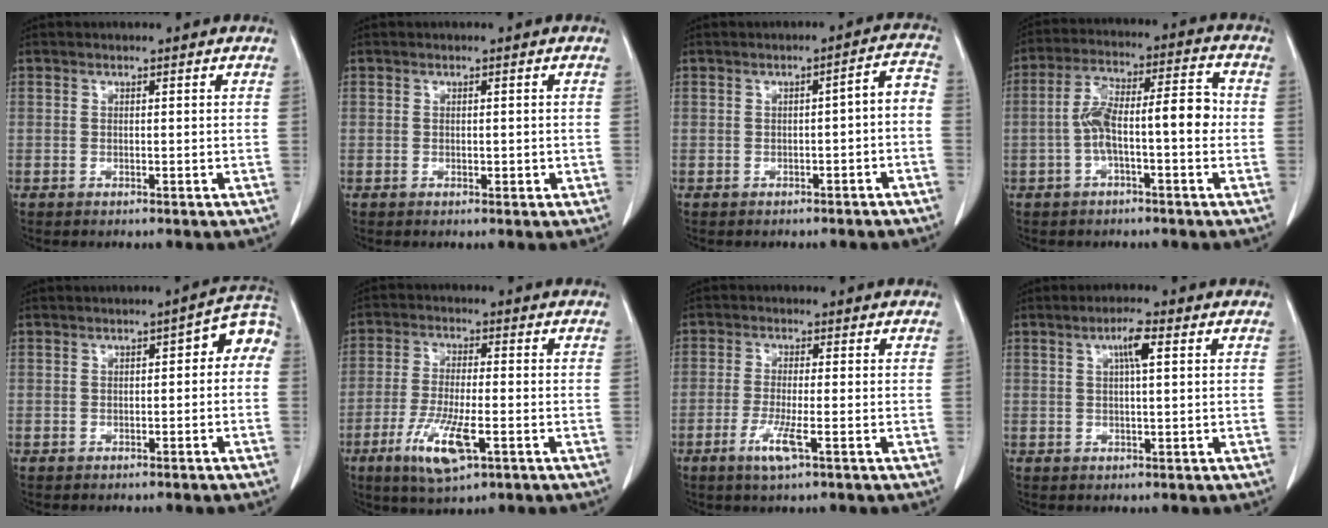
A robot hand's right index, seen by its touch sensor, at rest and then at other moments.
{"total": 0.9, "force": [-0.1, 0.6, 0.6], "torque": [-0.006, 0.003, 0.000]}
{"total": 4.2, "force": [-1.7, 1.0, 3.7], "torque": [-0.042, 0.025, -0.021]}
{"total": 10.2, "force": [-1.4, 2.4, 9.8], "torque": [-0.170, 0.040, -0.024]}
{"total": 5.1, "force": [-0.1, 2.3, 4.6], "torque": [-0.050, 0.029, -0.007]}
{"total": 9.1, "force": [-3.9, 1.9, 8.0], "torque": [-0.157, -0.019, -0.066]}
{"total": 4.5, "force": [-2.1, 0.1, 4.0], "torque": [-0.080, -0.011, -0.042]}
{"total": 3.6, "force": [1.3, 0.3, 3.3], "torque": [-0.060, 0.004, 0.021]}